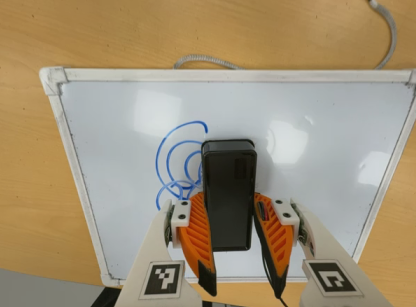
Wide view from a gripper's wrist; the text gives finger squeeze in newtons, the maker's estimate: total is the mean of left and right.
{"total": 11.5, "left": 11.2, "right": 11.7}